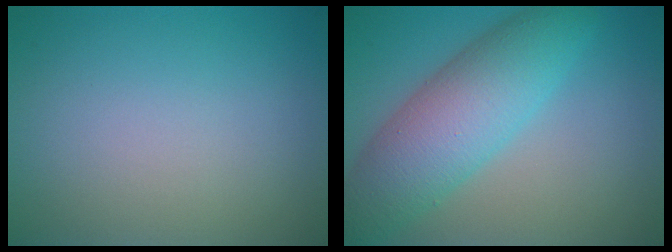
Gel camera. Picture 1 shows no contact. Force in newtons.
{"total": 7.7, "press": 7.7, "slide": 0.2}